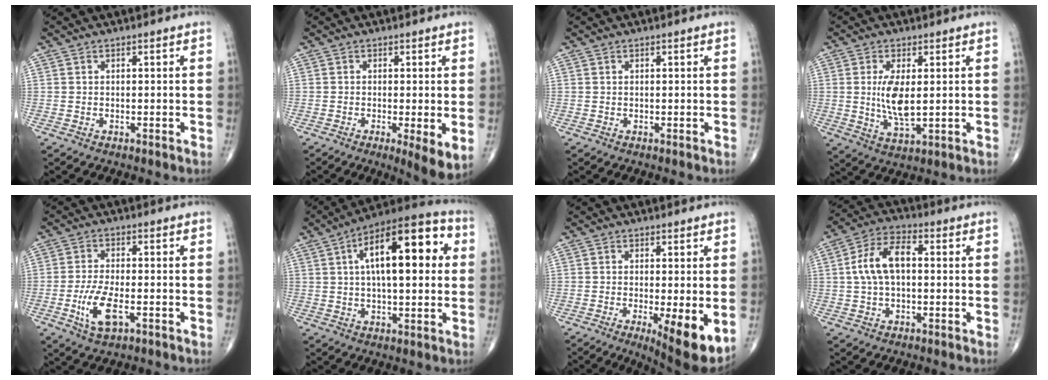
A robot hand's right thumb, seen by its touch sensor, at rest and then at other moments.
{"total": 5.6, "force": [-1.1, 1.2, 5.3], "torque": [-0.089, -0.019, -0.020]}
{"total": 0.0}
{"total": 7.5, "force": [0.6, 2.9, 6.9], "torque": [-0.134, -0.018, 0.017]}
{"total": 7.5, "force": [-2.6, 3.1, 6.3], "torque": [-0.130, 0.005, -0.046]}
{"total": 19.6, "force": [4.2, 8.0, 17.5], "torque": [-0.242, 0.023, 0.051]}
{"total": 10.0, "force": [-2.6, 2.5, 9.4], "torque": [-0.136, -0.025, -0.036]}
{"total": 9.3, "force": [0.6, 5.0, 7.7], "torque": [-0.153, 0.027, 0.004]}